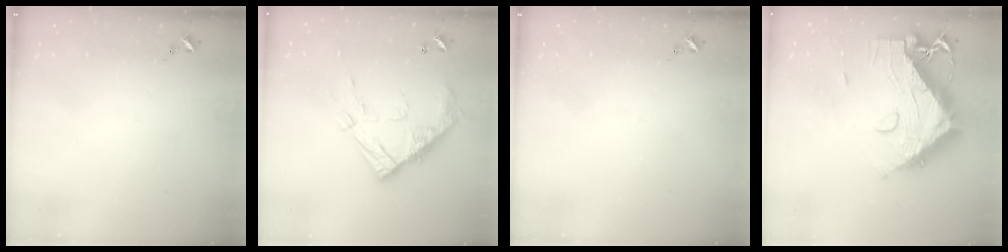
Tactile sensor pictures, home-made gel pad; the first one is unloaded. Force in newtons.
{"total": 15.9, "press": 15.9, "slide": 0.8}
{"total": 0.0}
{"total": 18.2, "press": 18.1, "slide": 1.9}